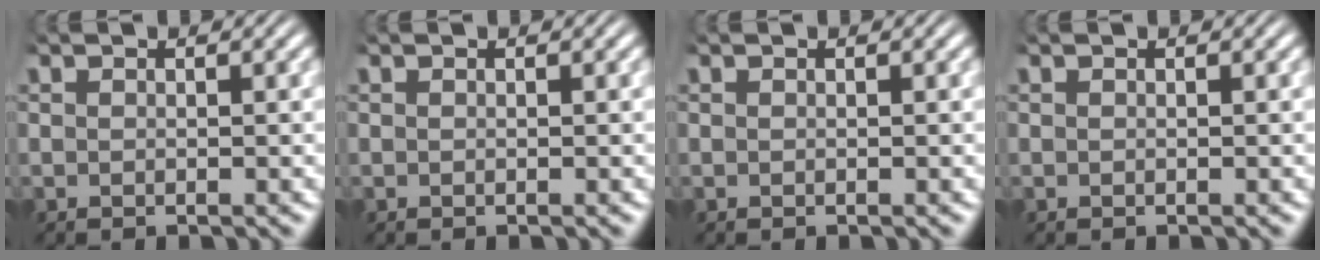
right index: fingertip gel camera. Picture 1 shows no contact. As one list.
[{"total": 0.0}, {"total": 0.0}, {"total": 0.0}]